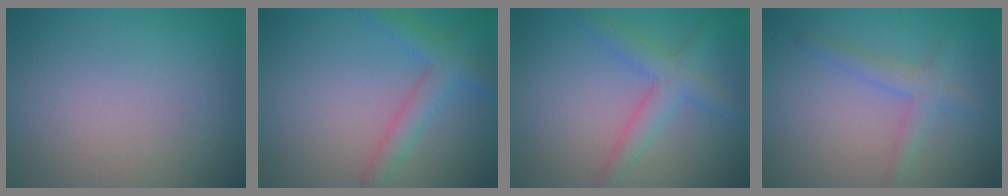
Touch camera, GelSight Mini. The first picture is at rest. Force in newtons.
{"total": 2.2, "press": 2.2, "slide": 0.2}
{"total": 3.2, "press": 3.1, "slide": 0.2}
{"total": 2.1, "press": 2.1, "slide": 0.1}